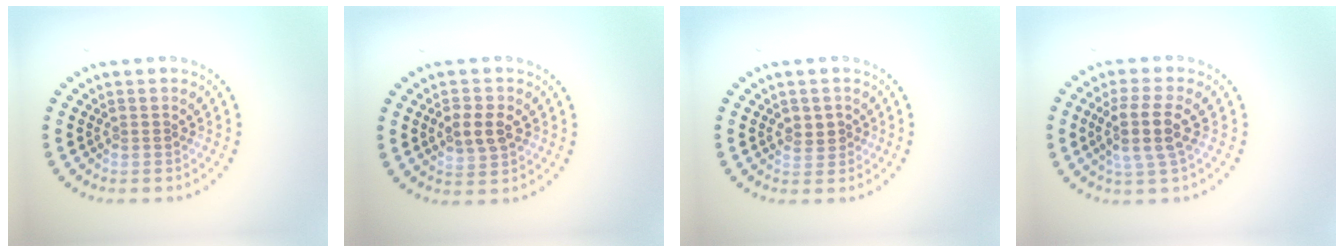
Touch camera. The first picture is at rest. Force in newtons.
{"total": 3.0, "press": 3.0, "slide": 0.2}
{"total": 1.9, "press": 1.8, "slide": 0.6}
{"total": 3.7, "press": 3.1, "slide": 2.0}